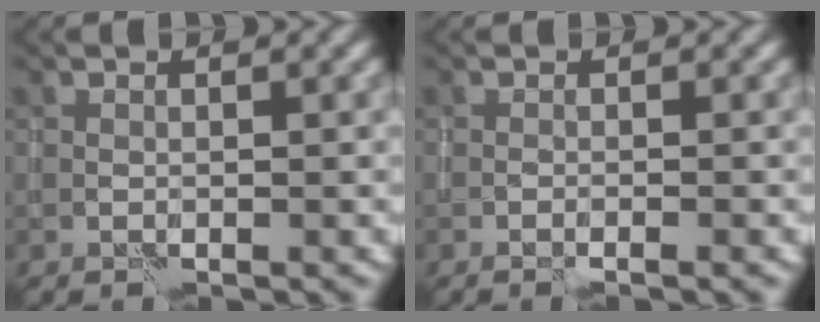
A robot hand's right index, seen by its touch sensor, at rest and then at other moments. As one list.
[{"total": 1.1, "force": [-0.7, 0.0, 0.8], "torque": [-0.014, 0.006, -0.016]}]